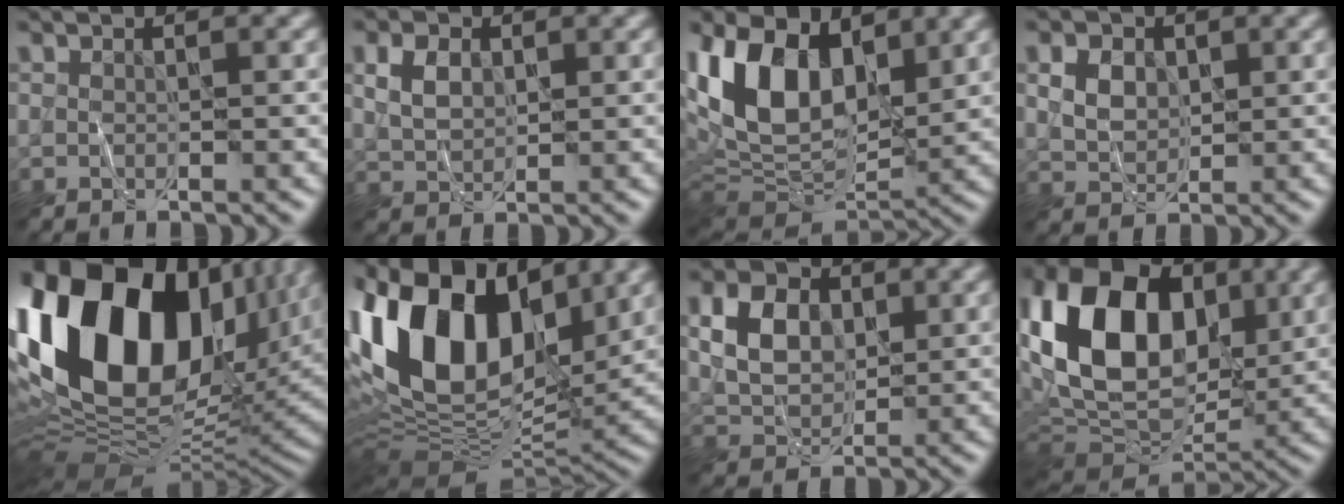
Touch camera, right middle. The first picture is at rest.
{"total": 2.9, "force": [1.0, 2.0, 1.9], "torque": [-0.044, 0.004, 0.021]}
{"total": 13.3, "force": [4.1, 8.1, 9.8], "torque": [-0.208, 0.015, 0.066]}
{"total": 3.2, "force": [1.0, 2.4, 1.8], "torque": [-0.040, 0.000, 0.015]}
{"total": 20.9, "force": [6.0, 12.6, 15.5], "torque": [-0.323, 0.025, 0.097]}
{"total": 18.1, "force": [4.7, 10.4, 14.0], "torque": [-0.279, 0.039, 0.064]}
{"total": 5.5, "force": [1.4, 4.0, 3.6], "torque": [-0.079, 0.005, 0.025]}
{"total": 16.3, "force": [3.8, 11.3, 11.1], "torque": [-0.217, 0.024, 0.063]}